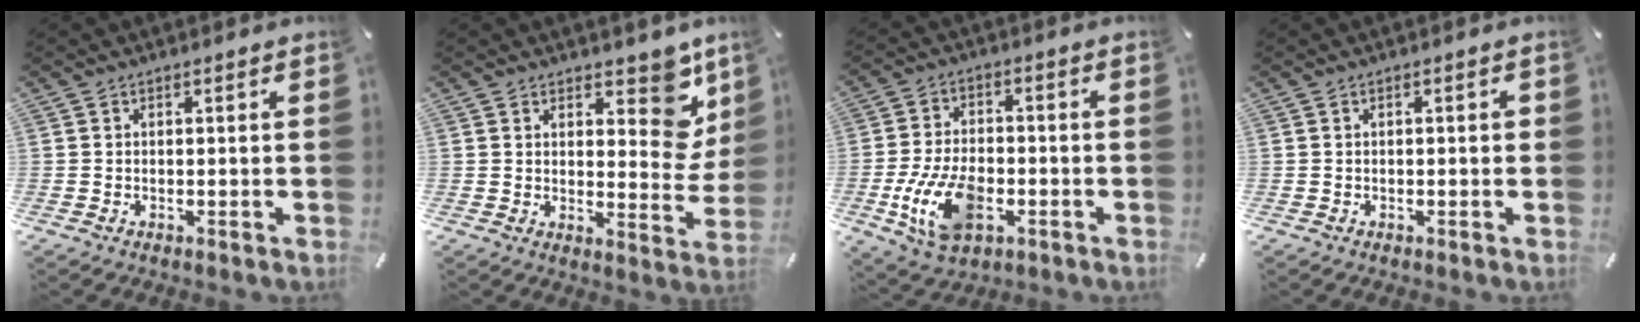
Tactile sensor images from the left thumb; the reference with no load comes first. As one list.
[{"total": 10.7, "force": [6.5, 5.7, 6.3], "torque": [-0.053, -0.054, 0.110]}, {"total": 14.2, "force": [-4.4, 8.7, 10.2], "torque": [-0.212, 0.003, -0.077]}, {"total": 1.1, "force": [-0.2, 0.6, 0.9], "torque": [-0.017, 0.003, -0.004]}]